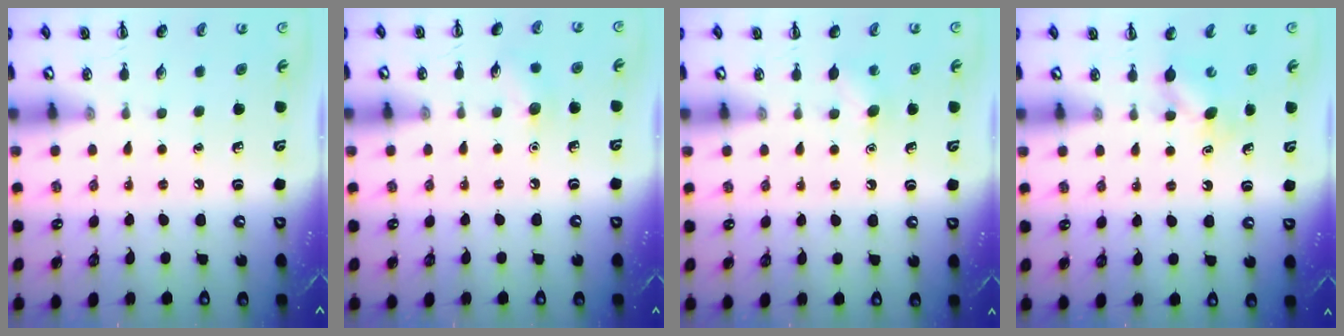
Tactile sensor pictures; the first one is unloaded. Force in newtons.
{"total": 6.9, "press": 6.6, "slide": 1.9}
{"total": 3.9, "press": 3.7, "slide": 1.1}
{"total": 4.1, "press": 3.9, "slide": 1.3}